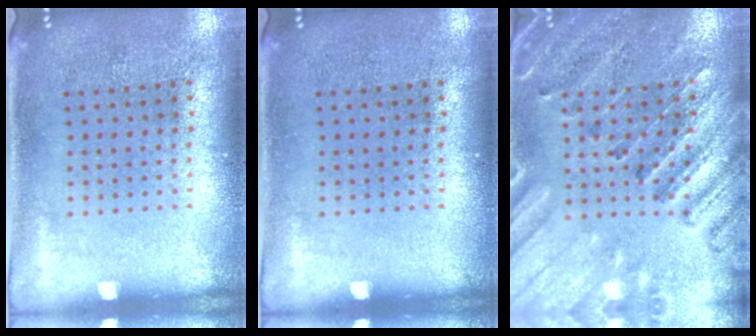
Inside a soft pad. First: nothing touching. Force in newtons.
{"total": 0.0}
{"total": 2.7, "press": 2.6, "slide": 0.8}